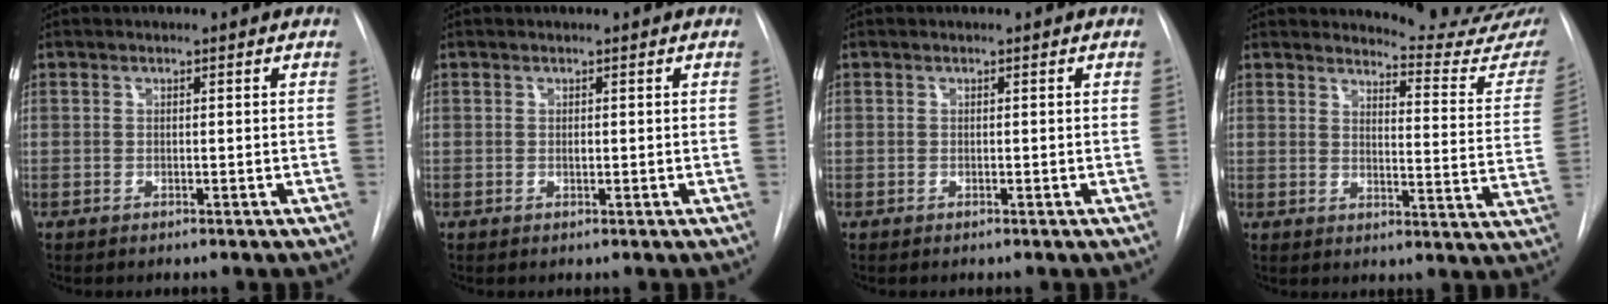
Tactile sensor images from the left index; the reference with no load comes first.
{"total": 1.0, "force": [-1.0, 0.0, 0.2], "torque": [-0.005, -0.005, -0.013]}
{"total": 0.0}
{"total": 14.3, "force": [14.2, 0.1, 1.8], "torque": [-0.007, -0.129, 0.140]}